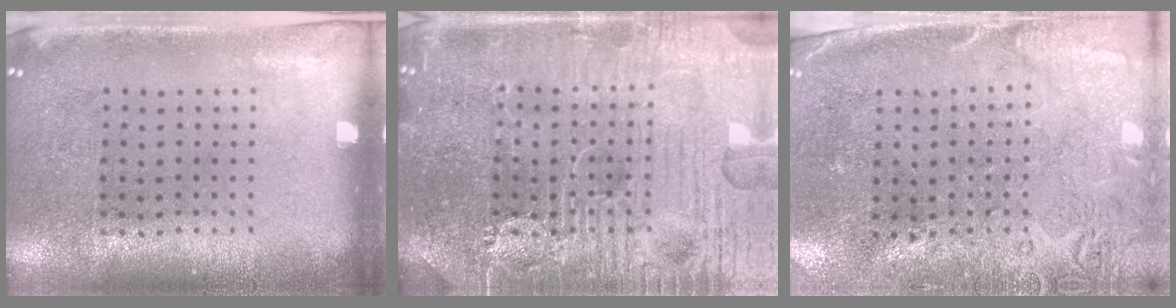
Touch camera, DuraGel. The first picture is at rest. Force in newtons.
{"total": 6.4, "press": 6.3, "slide": 0.7}
{"total": 2.8, "press": 2.2, "slide": 1.7}